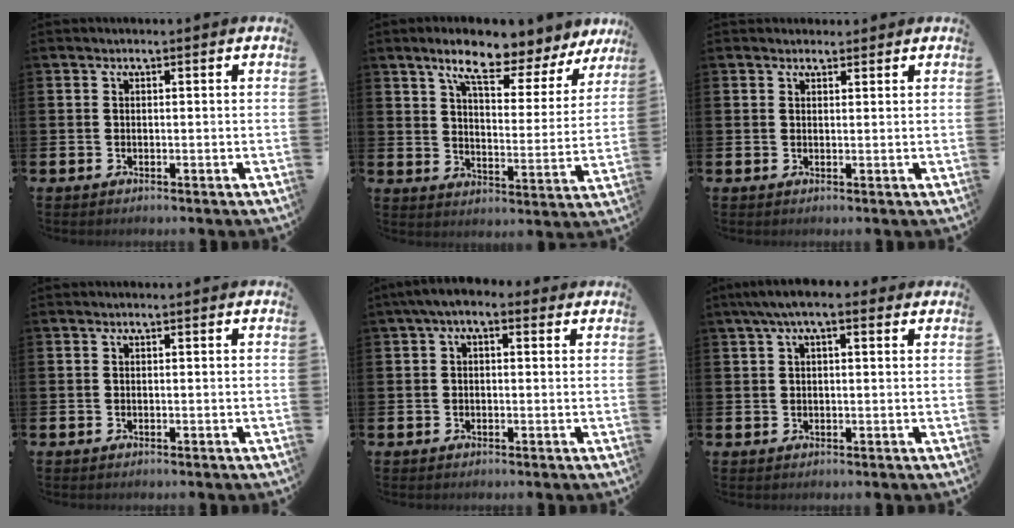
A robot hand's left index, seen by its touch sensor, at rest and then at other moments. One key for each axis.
{"total": 8.9, "fx": 7.9, "fy": 1.6, "fz": 3.6, "tx": -0.089, "ty": -0.053, "tz": 0.132}
{"total": 1.7, "fx": 1.5, "fy": 0.7, "fz": 0.0, "tx": 0.011, "ty": -0.001, "tz": 0.026}
{"total": 0.0}
{"total": 2.6, "fx": 1.1, "fy": 1.5, "fz": 1.7, "tx": -0.042, "ty": 0.006, "tz": 0.018}
{"total": 4.3, "fx": 2.6, "fy": 1.4, "fz": 3.1, "tx": -0.058, "ty": 0.004, "tz": 0.044}